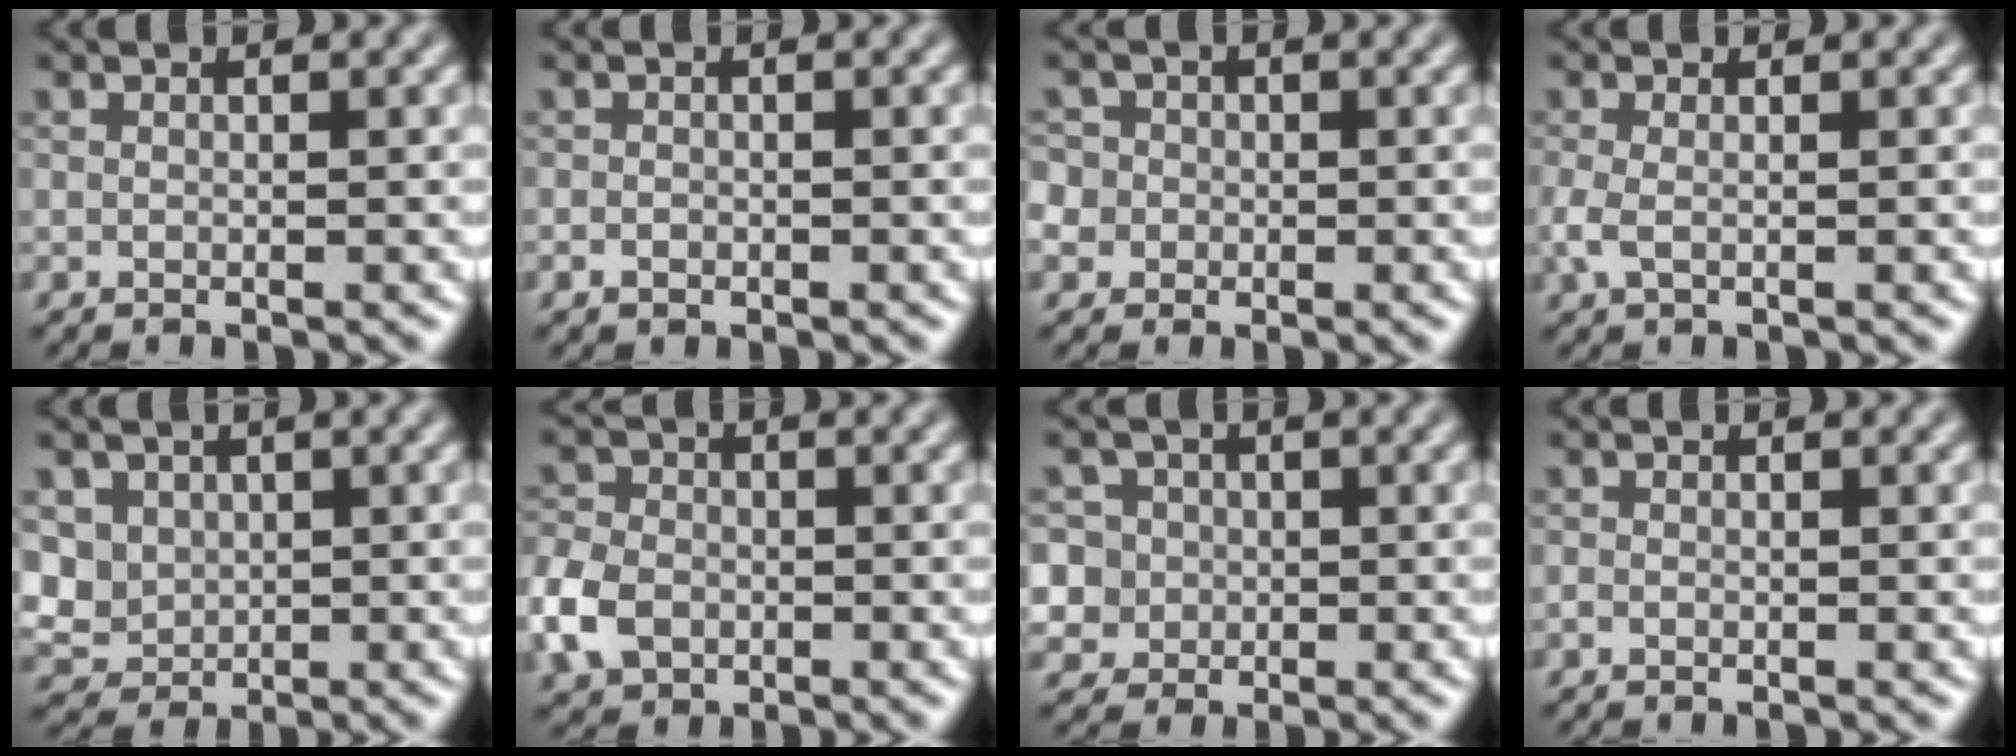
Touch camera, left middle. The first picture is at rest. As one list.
[{"total": 0.9, "force": [-0.4, 0.7, 0.4], "torque": [-0.005, -0.001, -0.008]}, {"total": 5.3, "force": [-0.4, 4.9, 1.8], "torque": [-0.036, 0.027, -0.038]}, {"total": 1.7, "force": [-0.2, 0.7, 1.5], "torque": [-0.040, -0.001, -0.008]}, {"total": 3.9, "force": [0.9, 3.4, 1.6], "torque": [-0.038, 0.007, 0.020]}, {"total": 5.1, "force": [-1.8, 3.9, 2.6], "torque": [-0.066, -0.002, -0.047]}, {"total": 6.9, "force": [1.2, 6.4, 2.2], "torque": [-0.043, 0.034, -0.007]}, {"total": 0.0}]